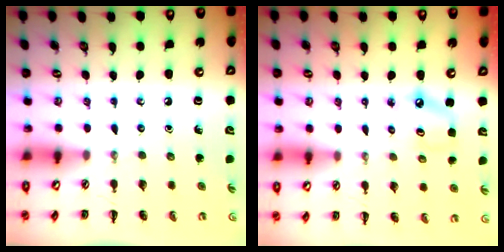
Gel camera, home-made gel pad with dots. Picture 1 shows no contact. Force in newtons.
{"total": 4.2, "press": 4.1, "slide": 0.5}